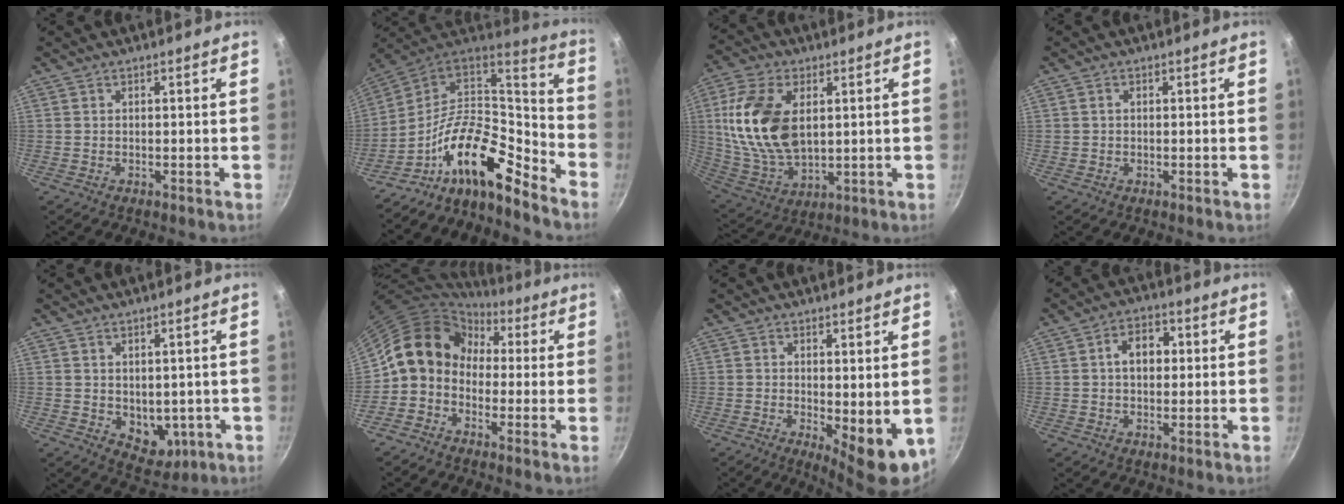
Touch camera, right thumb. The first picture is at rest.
{"total": 17.8, "force": [-9.9, 7.8, 12.6], "torque": [-0.195, 0.083, -0.198]}
{"total": 18.3, "force": [3.6, 10.9, 14.3], "torque": [-0.269, -0.014, 0.082]}
{"total": 0.8, "force": [0.1, 0.8, 0.3], "torque": [-0.006, 0.005, 0.004]}
{"total": 6.6, "force": [-0.4, 4.8, 4.5], "torque": [-0.036, -0.013, 0.012]}
{"total": 11.4, "force": [0.6, 9.6, 6.2], "torque": [-0.069, 0.034, -0.017]}
{"total": 7.5, "force": [0.1, 3.1, 6.8], "torque": [-0.080, -0.012, 0.011]}
{"total": 6.4, "force": [0.9, 4.5, 4.5], "torque": [-0.044, 0.013, 0.007]}